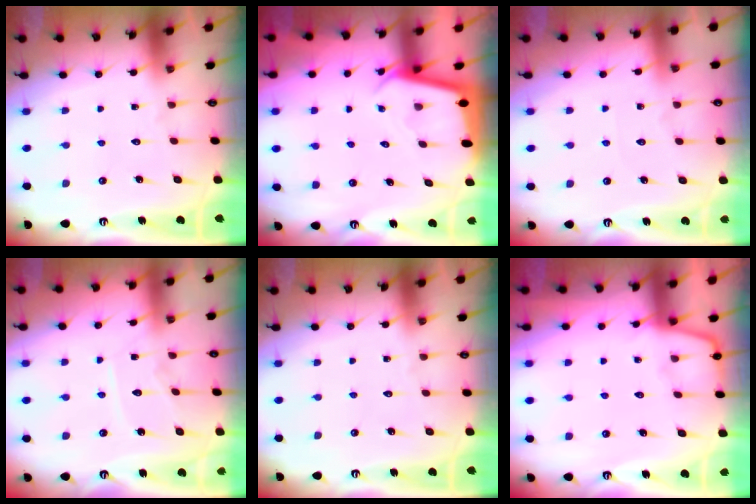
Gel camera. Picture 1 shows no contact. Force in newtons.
{"total": 2.5, "press": 2.5, "slide": 0.1}
{"total": 1.7, "press": 1.6, "slide": 0.3}
{"total": 7.2, "press": 7.2, "slide": 0.1}
{"total": 0.0}
{"total": 3.0, "press": 3.0, "slide": 0.3}